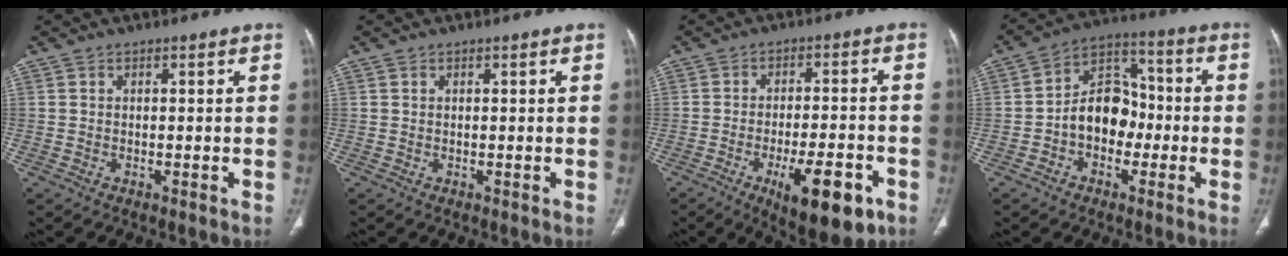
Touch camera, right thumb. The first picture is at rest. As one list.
[{"total": 0.0}, {"total": 13.7, "force": [-6.4, 4.6, 11.1], "torque": [-0.154, 0.017, -0.086]}, {"total": 11.2, "force": [-2.2, 8.3, 7.2], "torque": [-0.081, 0.042, -0.049]}]